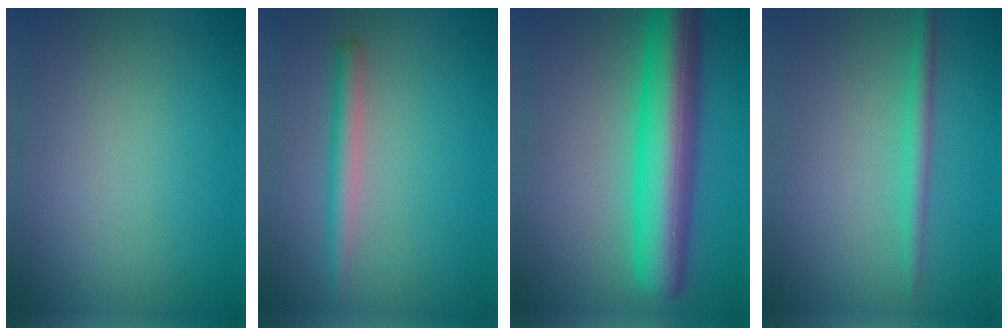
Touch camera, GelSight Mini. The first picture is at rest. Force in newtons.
{"total": 2.2, "press": 2.2, "slide": 0.0}
{"total": 9.4, "press": 9.4, "slide": 0.2}
{"total": 1.9, "press": 1.9, "slide": 0.0}